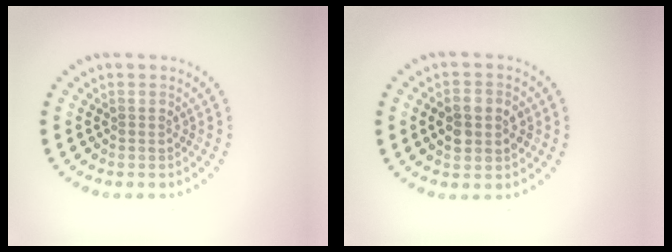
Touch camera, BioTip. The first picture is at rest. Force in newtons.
{"total": 3.8, "press": 3.8, "slide": 0.3}